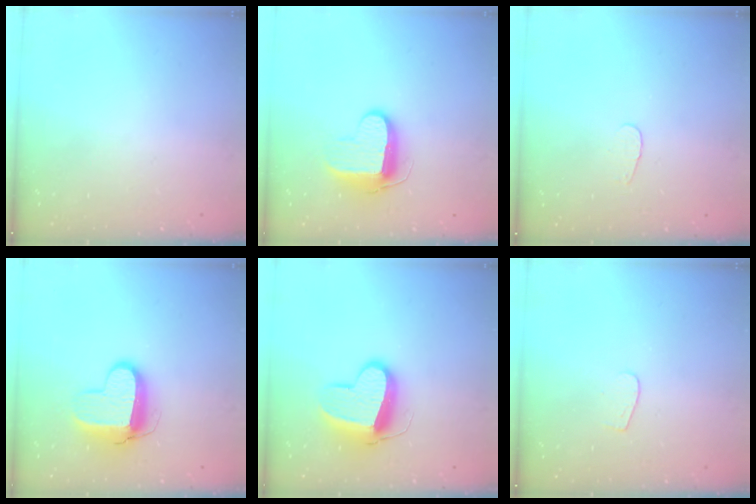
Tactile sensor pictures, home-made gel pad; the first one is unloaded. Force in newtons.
{"total": 9.4, "press": 9.4, "slide": 0.7}
{"total": 3.1, "press": 3.1, "slide": 0.4}
{"total": 11.1, "press": 11.0, "slide": 1.0}
{"total": 13.4, "press": 13.3, "slide": 1.3}
{"total": 3.9, "press": 3.9, "slide": 0.4}